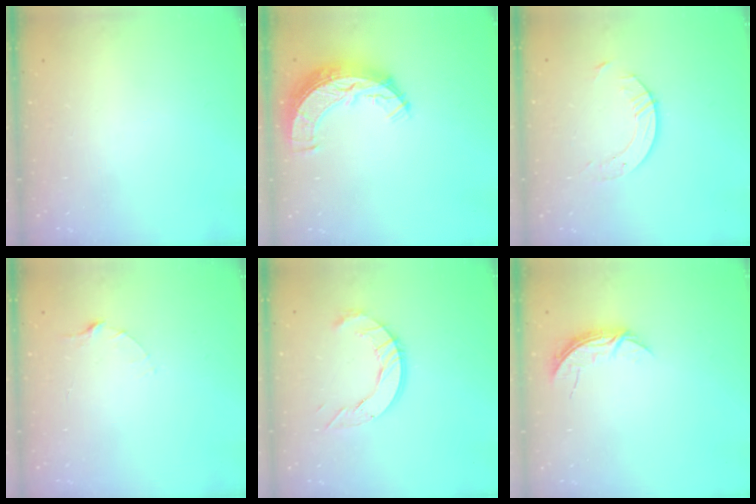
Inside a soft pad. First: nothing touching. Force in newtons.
{"total": 9.6, "press": 9.6, "slide": 0.8}
{"total": 5.3, "press": 5.3, "slide": 0.6}
{"total": 2.5, "press": 2.5, "slide": 0.3}
{"total": 9.7, "press": 9.6, "slide": 0.9}
{"total": 5.4, "press": 5.4, "slide": 0.6}